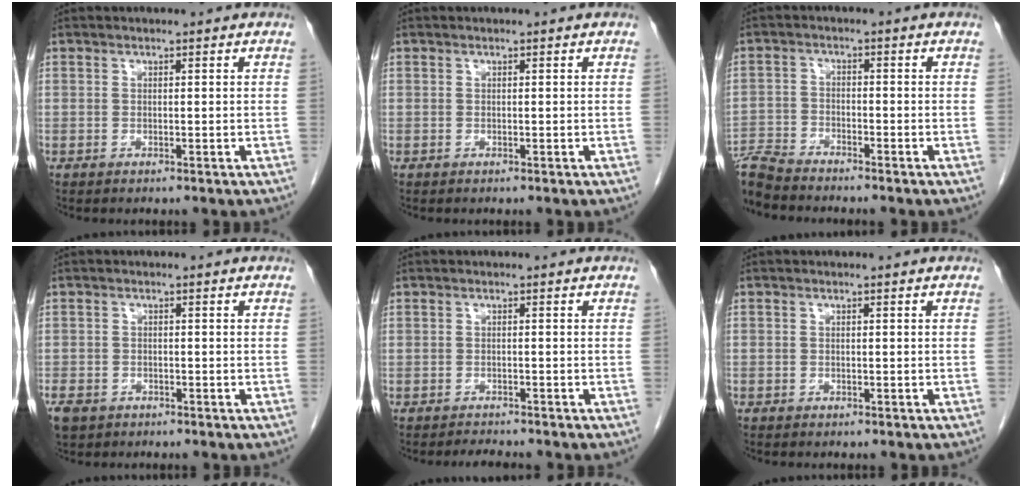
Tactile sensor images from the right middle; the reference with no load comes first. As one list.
[{"total": 0.0}, {"total": 6.6, "force": [-6.5, 0.5, 1.2], "torque": [-0.021, -0.014, -0.121]}, {"total": 4.9, "force": [-3.3, 3.2, 1.6], "torque": [-0.036, -0.003, -0.050]}, {"total": 1.9, "force": [-1.9, 0.0, 0.2], "torque": [-0.009, -0.010, -0.028]}, {"total": 0.9, "force": [-0.6, 0.6, 0.1], "torque": [-0.007, 0.003, -0.011]}]